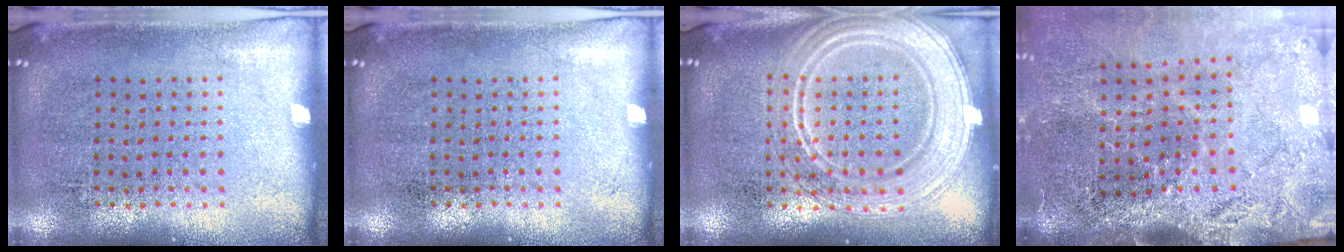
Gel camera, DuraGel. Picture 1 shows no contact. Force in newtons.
{"total": 0.0}
{"total": 3.7, "press": 3.7, "slide": 0.6}
{"total": 4.2, "press": 3.4, "slide": 2.4}